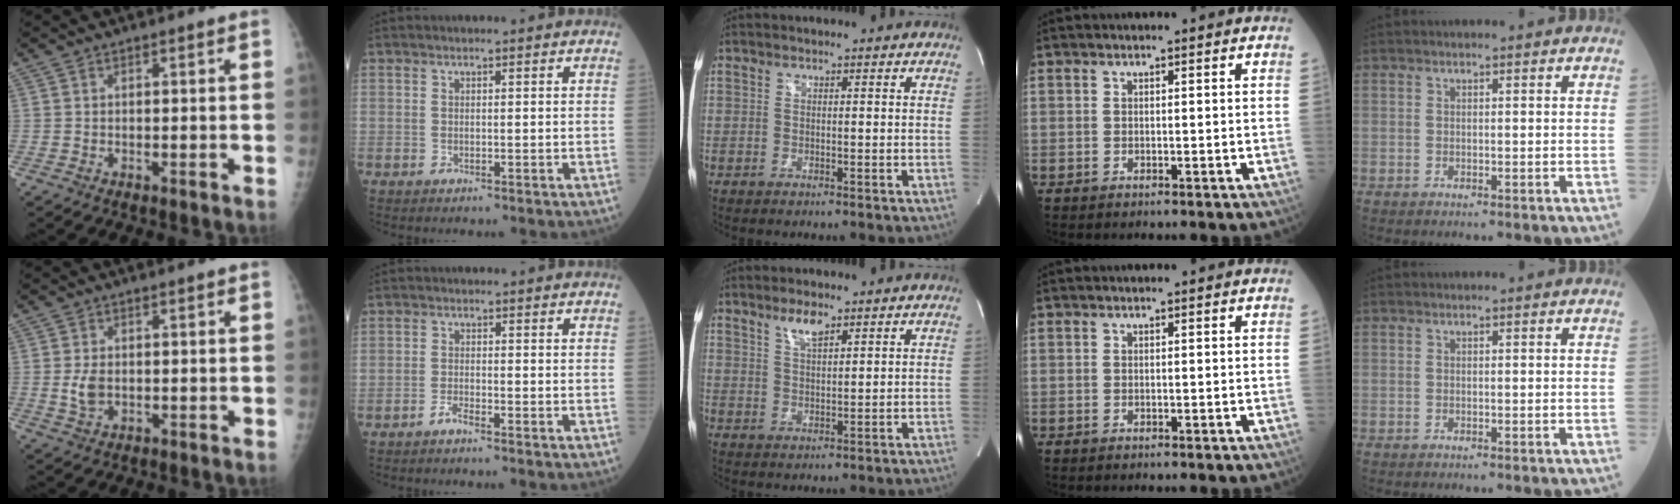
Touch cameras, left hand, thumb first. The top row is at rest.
{"thumb": {"total": 3.3, "force": [-0.2, 2.2, 2.5], "torque": [-0.048, -0.004, -0.002]}, "index": {"total": 1.3, "force": [-1.1, 0.0, 0.6], "torque": [-0.016, 0.000, -0.023]}, "middle": {"total": 3.4, "force": [2.5, 0.8, 2.2], "torque": [-0.044, 0.000, 0.049]}}